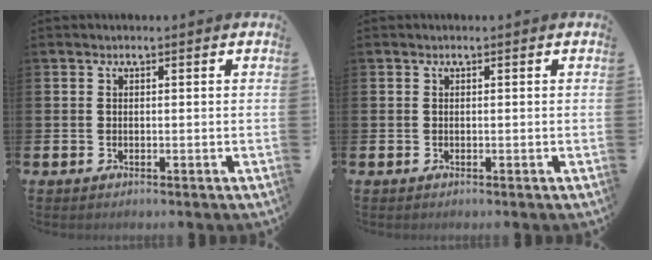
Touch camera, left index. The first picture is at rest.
{"total": 0.0}